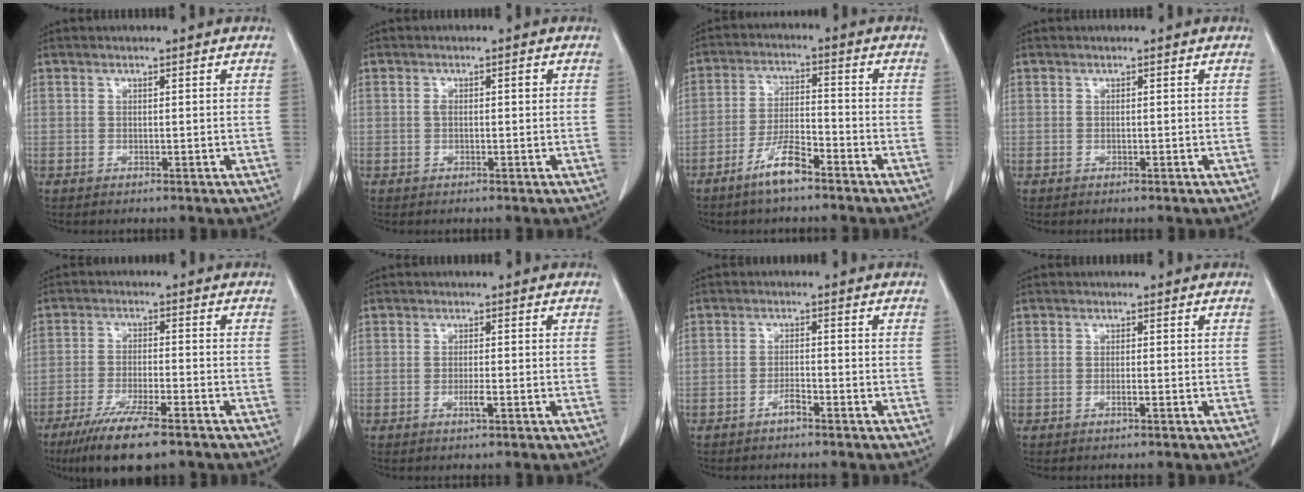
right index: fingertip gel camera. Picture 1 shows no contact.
{"total": 1.5, "force": [0.3, 0.6, 1.3], "torque": [-0.026, 0.008, 0.009]}
{"total": 6.5, "force": [-4.5, 1.1, 4.5], "torque": [-0.090, -0.003, -0.086]}
{"total": 0.0}
{"total": 10.6, "force": [-7.6, 1.3, 7.2], "torque": [-0.124, -0.026, -0.122]}
{"total": 1.3, "force": [-0.5, 0.1, 1.3], "torque": [-0.025, -0.001, -0.006]}
{"total": 1.6, "force": [-1.3, 0.1, 1.1], "torque": [-0.016, 0.002, -0.021]}
{"total": 0.6, "force": [-0.2, -0.1, 0.6], "torque": [-0.011, 0.000, -0.001]}